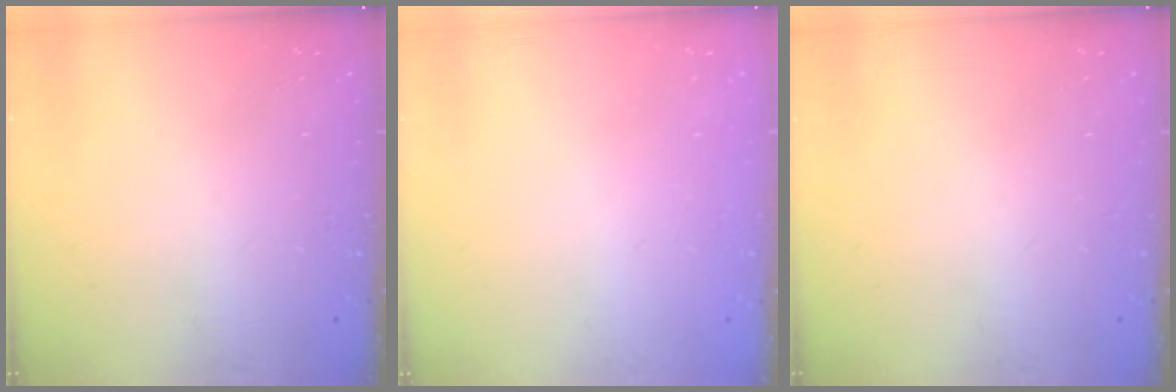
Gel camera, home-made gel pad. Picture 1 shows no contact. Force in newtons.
{"total": 1.8, "press": 1.8, "slide": 0.1}
{"total": 0.0}